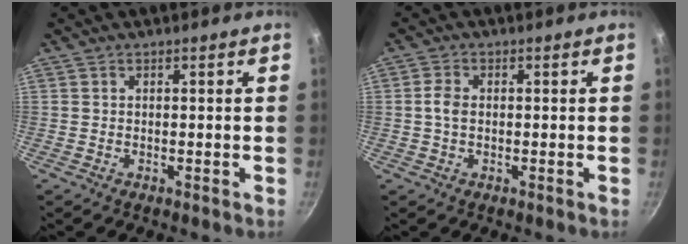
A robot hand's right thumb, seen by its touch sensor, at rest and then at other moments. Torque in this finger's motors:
{"motor_torque": [-0.69, 0.58, 0.11, 0.04, 0.00]}